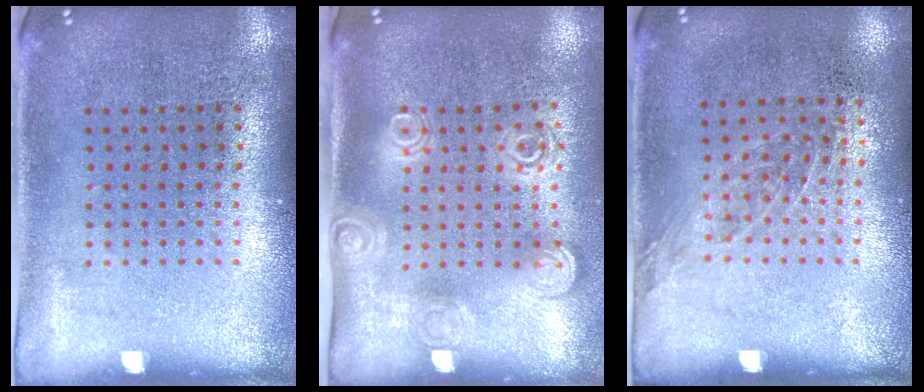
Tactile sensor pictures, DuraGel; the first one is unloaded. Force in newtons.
{"total": 1.9, "press": 1.4, "slide": 1.3}
{"total": 1.0, "press": 0.8, "slide": 0.7}